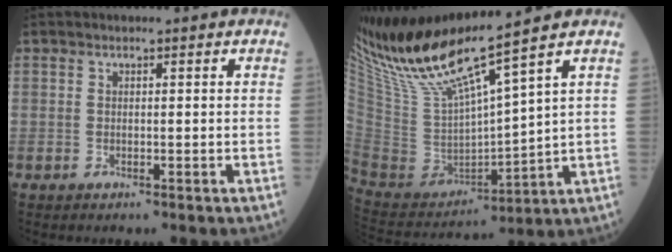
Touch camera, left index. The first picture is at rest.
{"total": 15.8, "force": [12.6, -0.8, 9.6], "torque": [-0.191, -0.013, 0.253]}